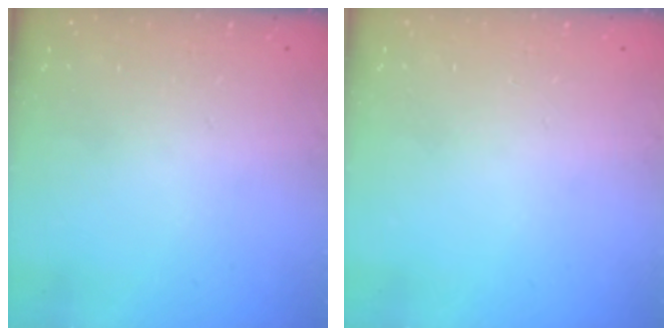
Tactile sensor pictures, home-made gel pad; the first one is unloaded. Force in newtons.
{"total": 0.0}